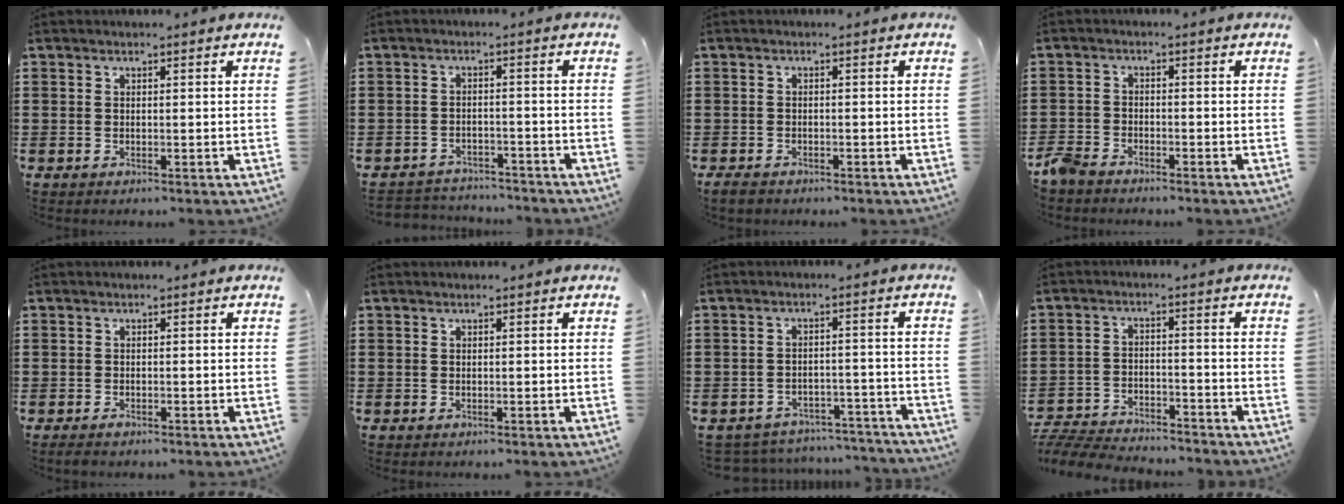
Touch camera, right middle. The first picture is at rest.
{"total": 2.8, "force": [-2.8, 0.5, -0.1], "torque": [-0.007, -0.002, -0.060]}
{"total": 1.3, "force": [-1.1, 0.6, 0.4], "torque": [-0.011, 0.001, -0.022]}
{"total": 3.2, "force": [-3.0, 0.9, 0.7], "torque": [-0.045, -0.007, -0.071]}
{"total": 0.7, "force": [-0.6, 0.2, 0.3], "torque": [-0.008, -0.005, -0.011]}
{"total": 0.0}
{"total": 4.2, "force": [-4.1, 0.5, 0.0], "torque": [-0.006, 0.006, -0.088]}
{"total": 6.4, "force": [-6.3, 0.7, 0.9], "torque": [-0.027, 0.007, -0.128]}